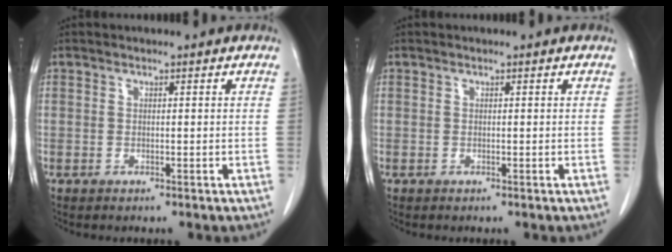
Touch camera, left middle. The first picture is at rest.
{"total": 0.0}